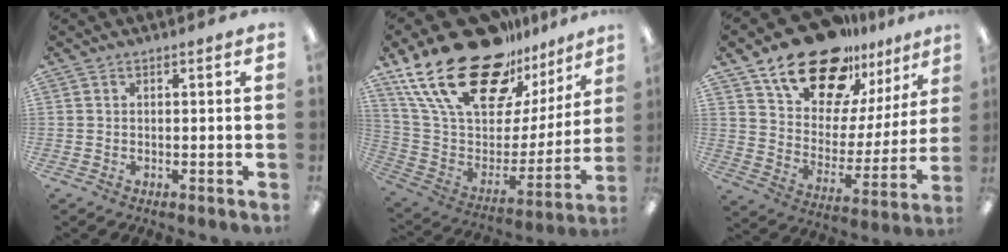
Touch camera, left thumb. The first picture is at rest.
{"total": 28.0, "force": [19.4, 13.0, 15.4], "torque": [-0.280, -0.123, 0.353]}
{"total": 21.5, "force": [16.5, 10.4, 9.0], "torque": [-0.161, -0.110, 0.295]}